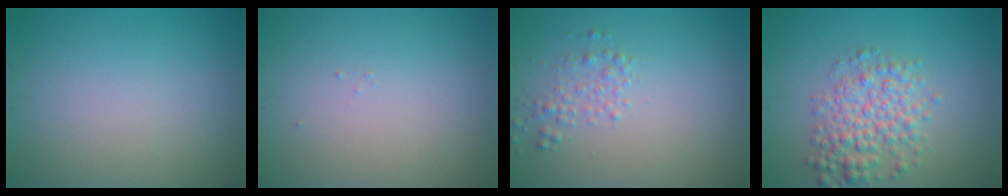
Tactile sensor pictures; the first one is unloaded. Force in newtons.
{"total": 0.0}
{"total": 1.6, "press": 1.6, "slide": 0.1}
{"total": 4.4, "press": 4.4, "slide": 0.1}